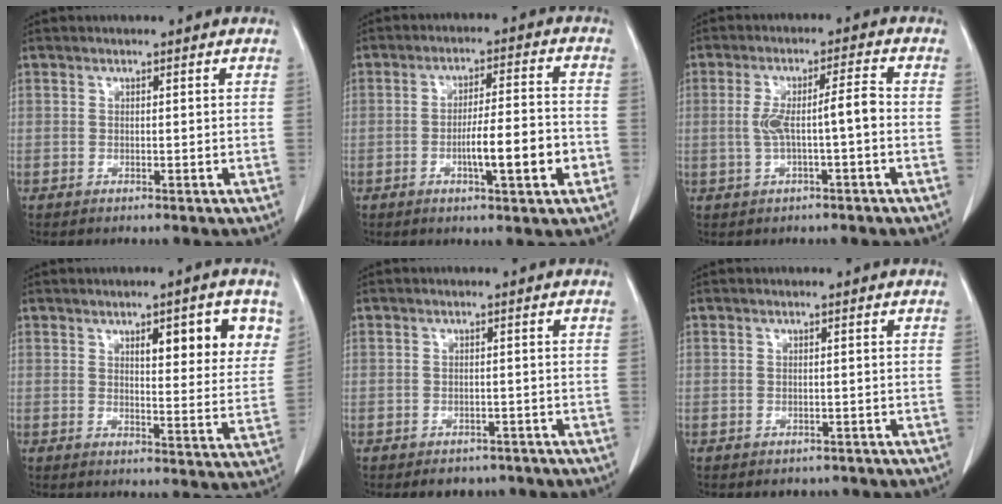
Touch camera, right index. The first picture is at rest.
{"total": 8.7, "force": [-2.8, 0.8, 8.2], "torque": [-0.131, 0.006, -0.043]}
{"total": 6.0, "force": [-0.8, 0.4, 5.9], "torque": [-0.112, 0.019, -0.010]}
{"total": 9.9, "force": [4.6, 2.6, 8.4], "torque": [-0.099, -0.002, 0.060]}
{"total": 4.5, "force": [-3.6, 2.5, 0.4], "torque": [0.007, 0.010, -0.046]}
{"total": 2.9, "force": [-2.3, 1.7, 0.1], "torque": [0.001, 0.006, -0.030]}